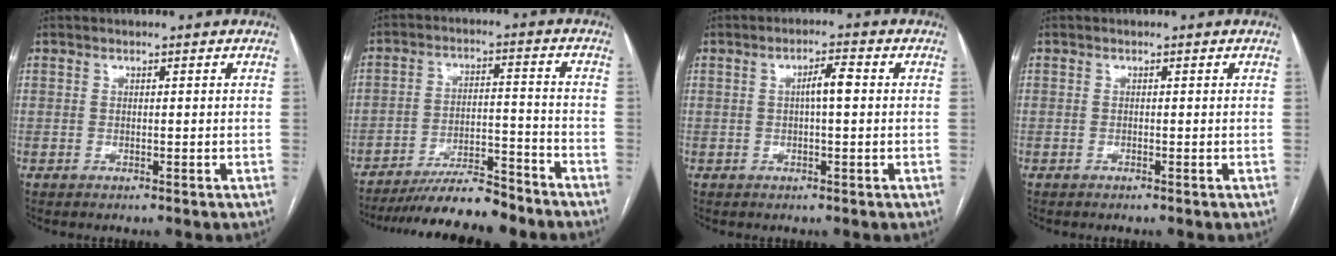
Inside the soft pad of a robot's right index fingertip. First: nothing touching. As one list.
[{"total": 12.1, "force": [-10.8, 1.7, 5.1], "torque": [-0.075, 0.004, -0.178]}, {"total": 3.3, "force": [0.2, 0.5, 3.3], "torque": [-0.056, 0.007, 0.003]}, {"total": 0.0}]